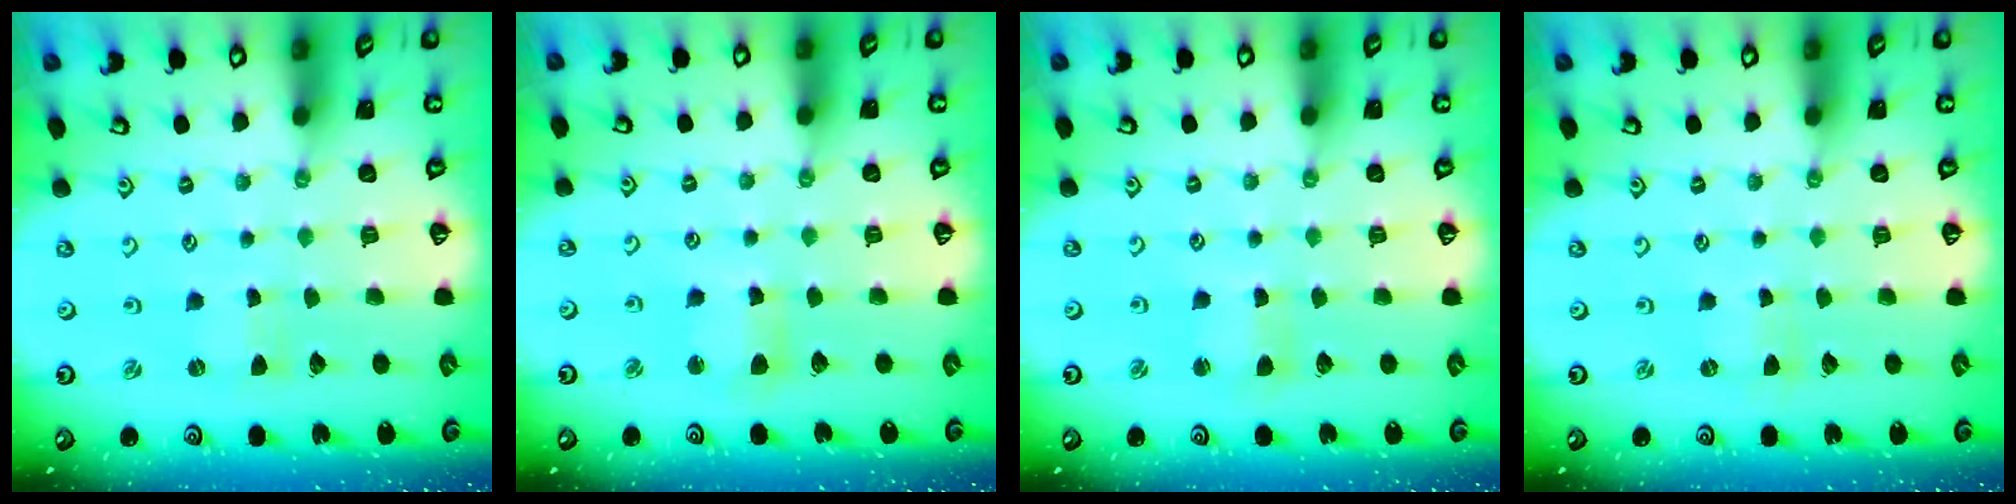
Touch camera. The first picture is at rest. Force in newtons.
{"total": 6.4, "press": 6.3, "slide": 0.8}
{"total": 2.1, "press": 2.1, "slide": 0.3}
{"total": 0.0}